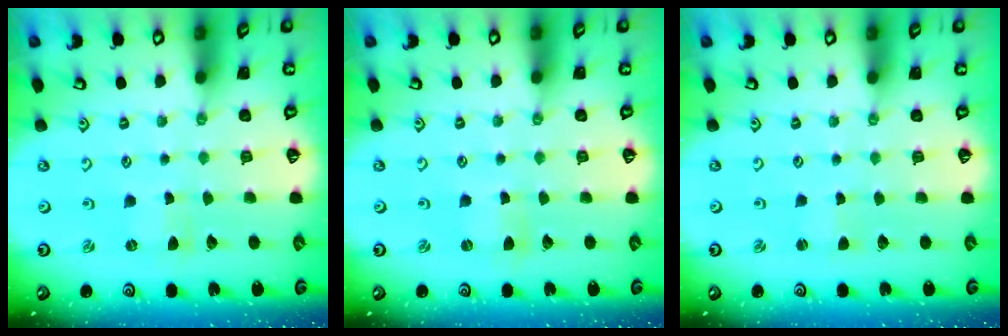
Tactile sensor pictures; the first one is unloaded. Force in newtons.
{"total": 0.8, "press": 0.8, "slide": 0.1}
{"total": 1.0, "press": 0.9, "slide": 0.1}